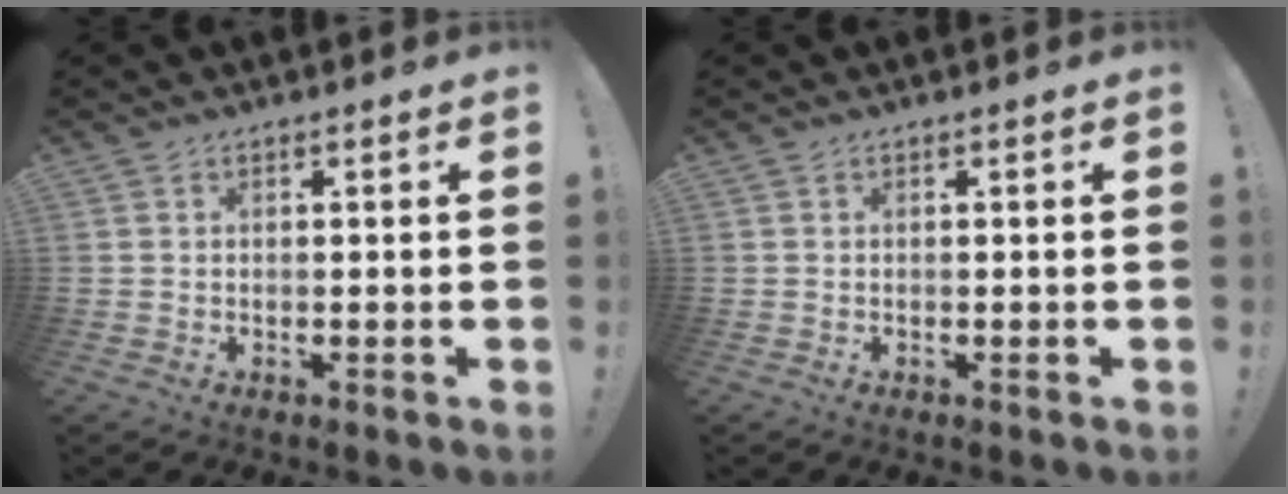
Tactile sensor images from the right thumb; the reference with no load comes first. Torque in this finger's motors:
{"motor_torque": [-0.04, 0.02, 0.01, 0.01, 0.00]}